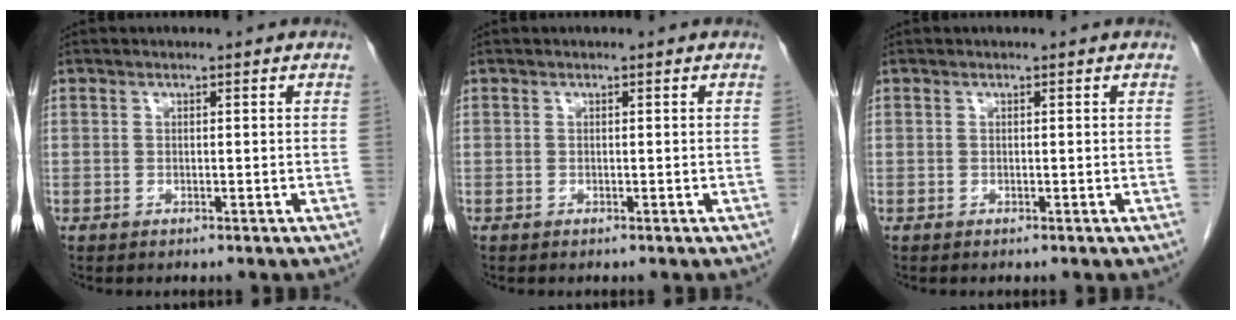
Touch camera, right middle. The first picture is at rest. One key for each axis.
{"total": 0.0}
{"total": 0.0}